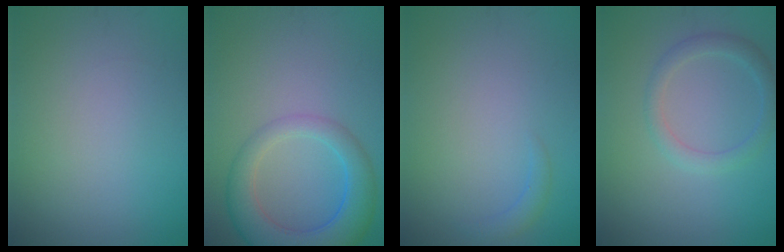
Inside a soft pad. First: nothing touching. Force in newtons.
{"total": 6.0, "press": 6.0, "slide": 0.5}
{"total": 1.1, "press": 1.1, "slide": 0.1}
{"total": 2.2, "press": 2.2, "slide": 0.1}